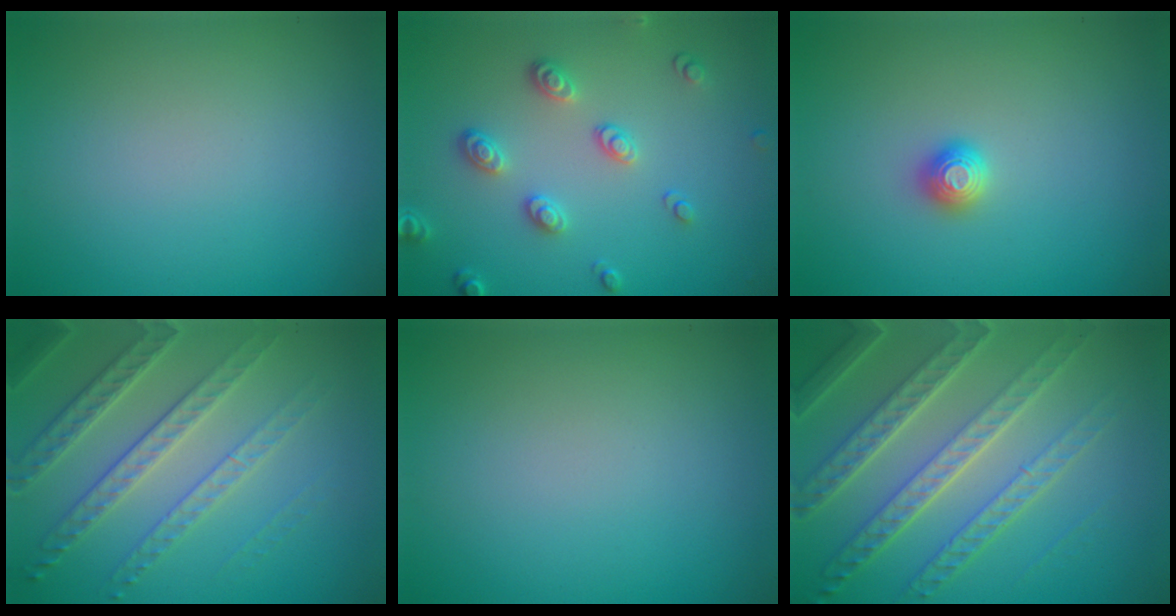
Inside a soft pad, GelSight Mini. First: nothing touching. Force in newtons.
{"total": 3.2, "press": 2.8, "slide": 1.6}
{"total": 1.3, "press": 1.2, "slide": 0.5}
{"total": 4.8, "press": 4.1, "slide": 2.5}
{"total": 0.0}
{"total": 8.1, "press": 5.5, "slide": 5.9}